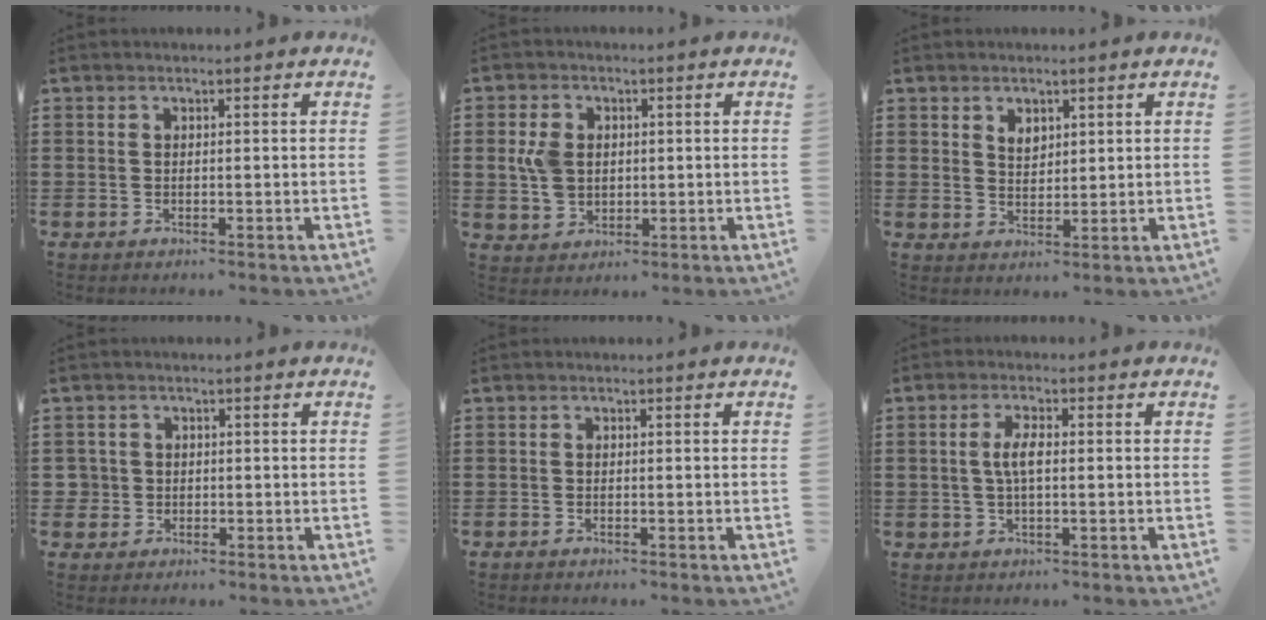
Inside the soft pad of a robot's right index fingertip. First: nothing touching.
{"total": 5.1, "force": [0.5, 3.9, 3.2], "torque": [-0.095, 0.007, 0.000]}
{"total": 2.3, "force": [1.6, 1.5, 0.8], "torque": [-0.021, 0.005, 0.029]}
{"total": 1.9, "force": [-0.3, 1.9, 0.3], "torque": [-0.013, 0.005, -0.009]}
{"total": 0.5, "force": [-0.5, 0.0, 0.1], "torque": [-0.004, -0.003, -0.009]}
{"total": 3.3, "force": [-0.1, 0.9, 3.1], "torque": [-0.065, -0.001, -0.006]}